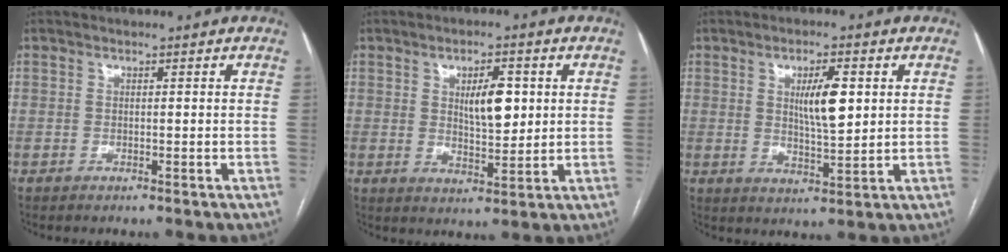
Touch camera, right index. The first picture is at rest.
{"total": 6.7, "force": [1.7, 2.5, 6.0], "torque": [-0.097, 0.002, 0.034]}
{"total": 6.9, "force": [1.8, 1.7, 6.5], "torque": [-0.109, 0.000, 0.033]}